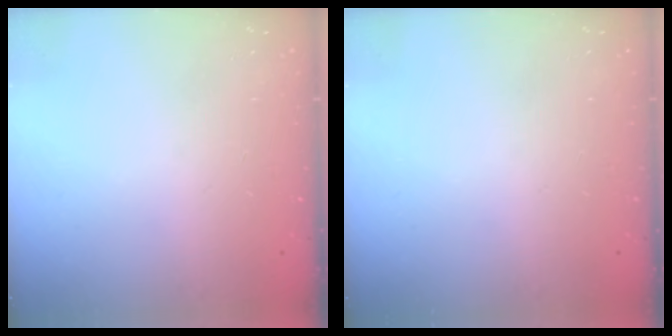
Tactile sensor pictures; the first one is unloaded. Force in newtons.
{"total": 0.0}